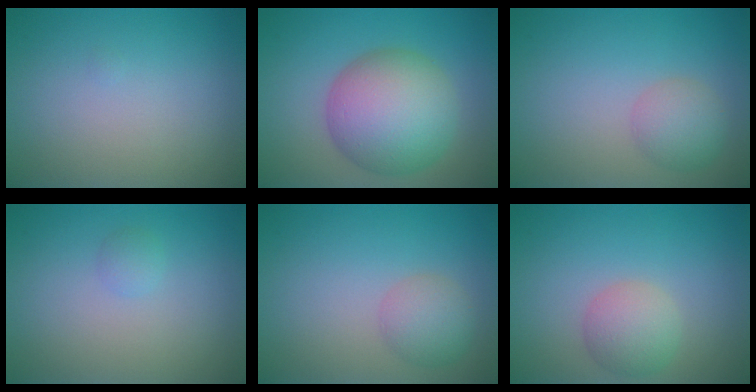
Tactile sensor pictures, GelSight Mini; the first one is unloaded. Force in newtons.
{"total": 9.1, "press": 9.1, "slide": 0.3}
{"total": 2.1, "press": 2.1, "slide": 0.2}
{"total": 0.8, "press": 0.8, "slide": 0.1}
{"total": 2.1, "press": 2.1, "slide": 0.2}
{"total": 3.0, "press": 3.0, "slide": 0.2}